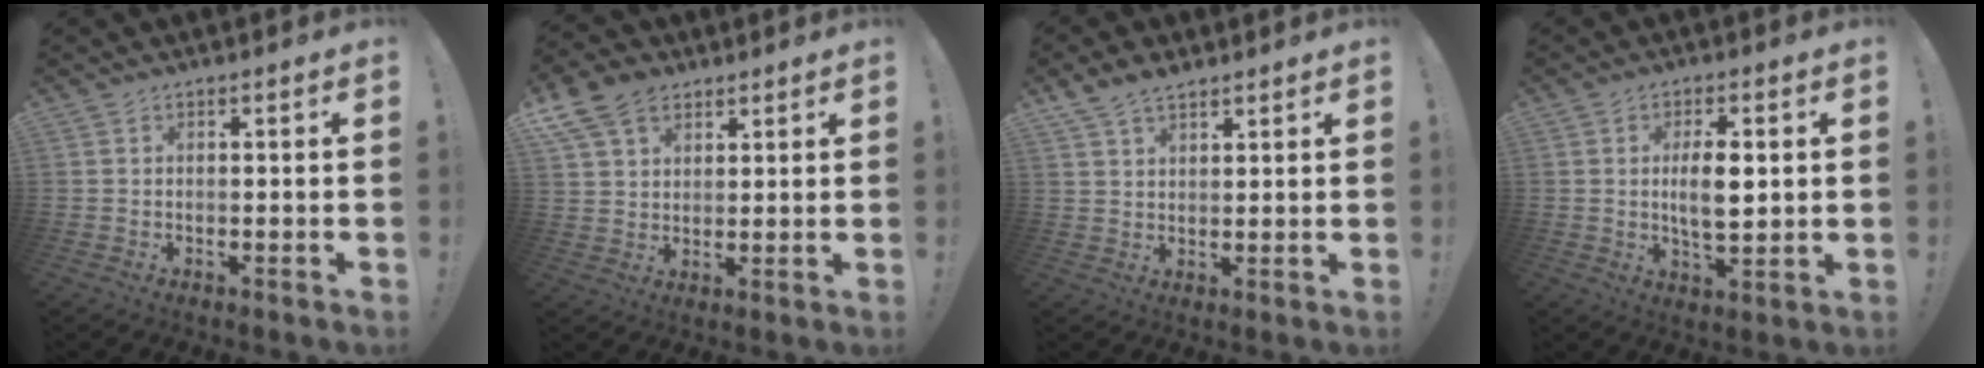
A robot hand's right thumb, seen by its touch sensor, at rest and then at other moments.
{"total": 11.1, "force": [6.4, 7.6, 5.0], "torque": [-0.080, -0.025, 0.126]}
{"total": 5.6, "force": [4.5, 2.5, 2.3], "torque": [-0.040, -0.021, 0.086]}
{"total": 8.4, "force": [0.9, 3.5, 7.6], "torque": [-0.134, -0.011, 0.004]}